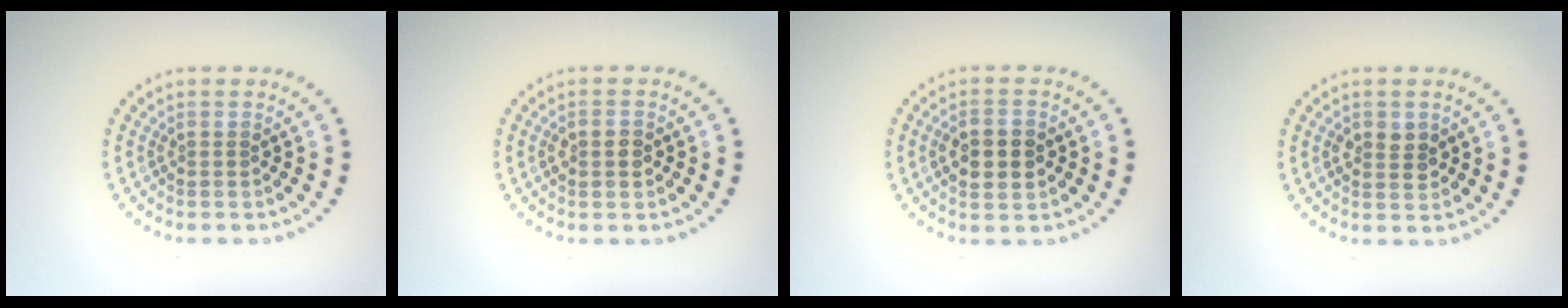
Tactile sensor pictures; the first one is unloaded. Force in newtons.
{"total": 1.4, "press": 1.4, "slide": 0.2}
{"total": 4.5, "press": 4.5, "slide": 0.1}
{"total": 2.1, "press": 2.1, "slide": 0.2}